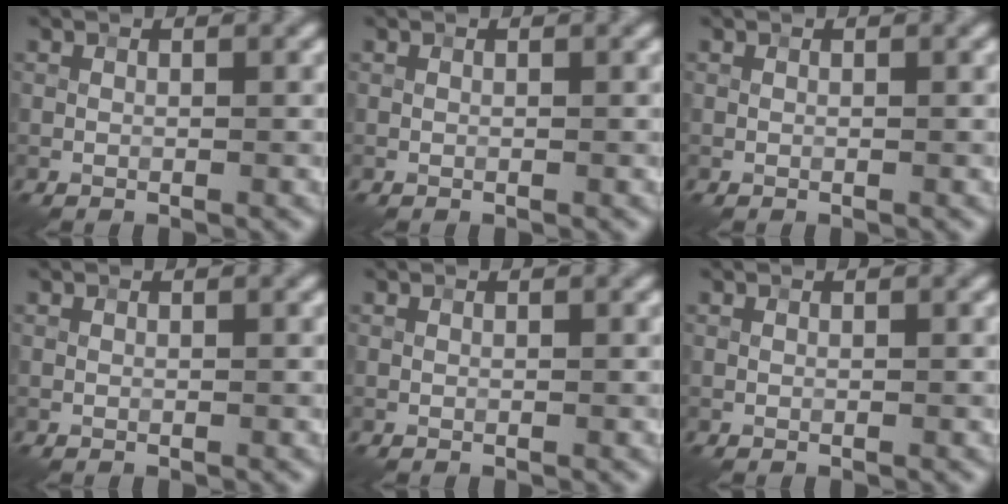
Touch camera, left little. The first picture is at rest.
{"total": 0.0}
{"total": 0.0}
{"total": 0.0}
{"total": 0.0}
{"total": 0.0}